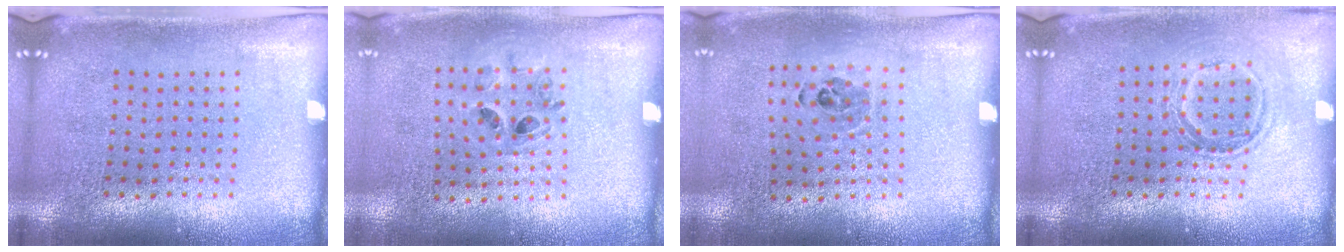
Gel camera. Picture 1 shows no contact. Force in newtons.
{"total": 1.0, "press": 0.8, "slide": 0.5}
{"total": 0.9, "press": 0.8, "slide": 0.6}
{"total": 1.1, "press": 1.0, "slide": 0.6}